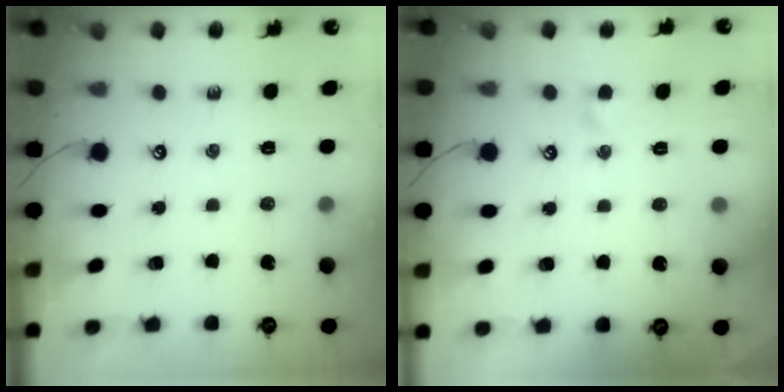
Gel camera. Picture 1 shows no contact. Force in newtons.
{"total": 2.1, "press": 2.1, "slide": 0.5}